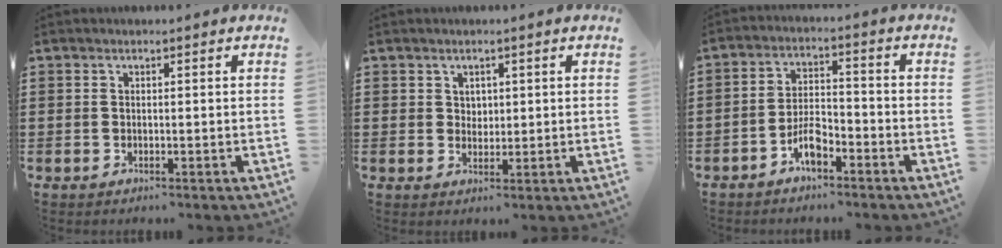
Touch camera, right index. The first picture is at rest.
{"total": 1.8, "force": [1.0, 1.5, 0.4], "torque": [-0.012, 0.008, 0.018]}
{"total": 5.1, "force": [-3.2, 2.0, 3.4], "torque": [-0.079, 0.005, -0.066]}